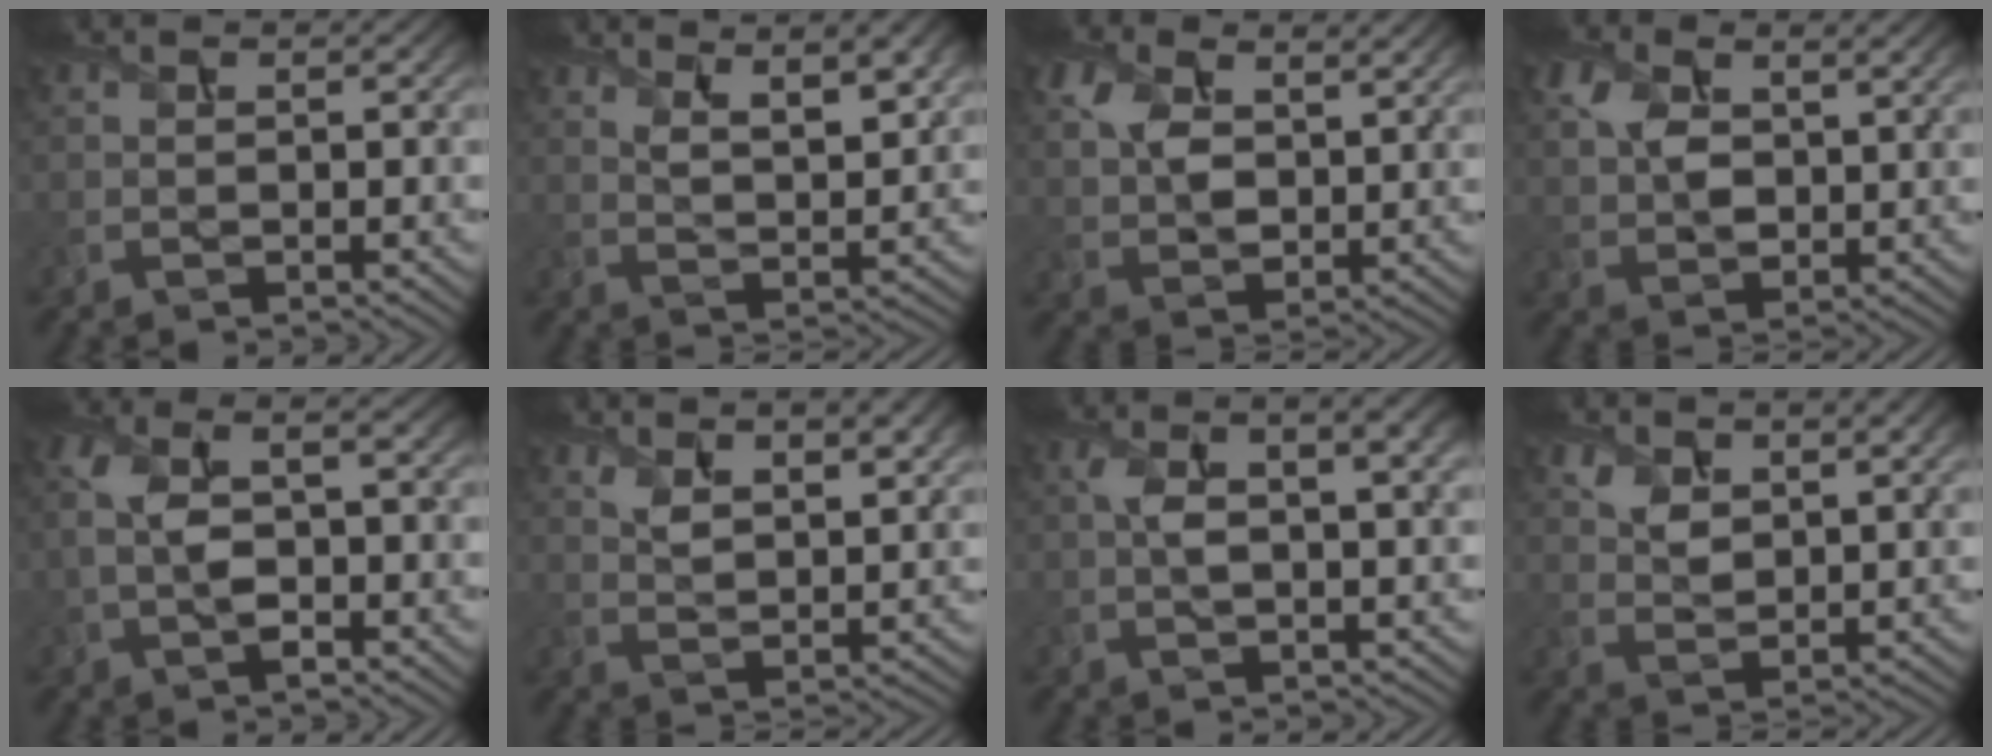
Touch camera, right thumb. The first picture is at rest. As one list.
[{"total": 8.7, "force": [5.7, 2.8, 6.0], "torque": [-0.102, 0.003, 0.092]}, {"total": 8.1, "force": [3.7, 4.8, 5.4], "torque": [-0.141, 0.002, 0.074]}, {"total": 7.0, "force": [2.8, 4.1, 4.9], "torque": [-0.119, 0.002, 0.054]}, {"total": 5.9, "force": [-0.4, 2.7, 5.3], "torque": [-0.122, 0.002, -0.008]}, {"total": 8.8, "force": [5.4, 3.7, 6.0], "torque": [-0.110, 0.000, 0.096]}, {"total": 7.0, "force": [1.9, 2.7, 6.2], "torque": [-0.118, 0.005, 0.030]}, {"total": 6.4, "force": [3.9, 3.0, 4.1], "torque": [-0.091, -0.005, 0.079]}]